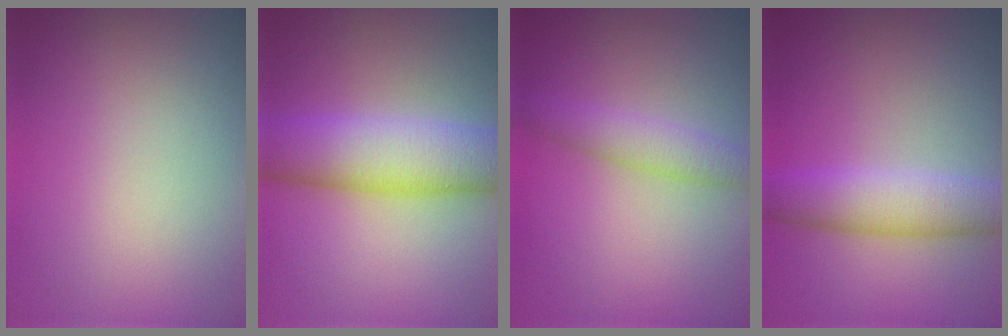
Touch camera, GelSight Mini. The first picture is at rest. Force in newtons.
{"total": 8.2, "press": 8.2, "slide": 0.2}
{"total": 2.7, "press": 2.7, "slide": 0.1}
{"total": 4.8, "press": 4.8, "slide": 0.1}